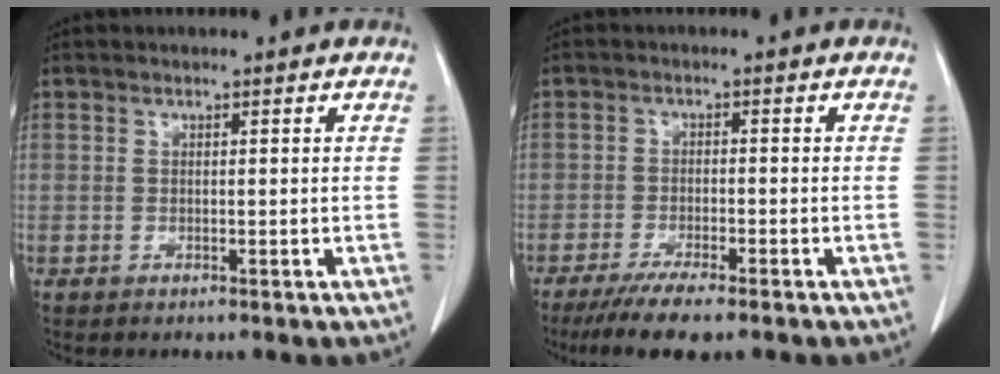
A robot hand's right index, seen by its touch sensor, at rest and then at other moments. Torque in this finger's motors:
{"motor_torque": [0.13, -0.13, 0.33, 0.08]}